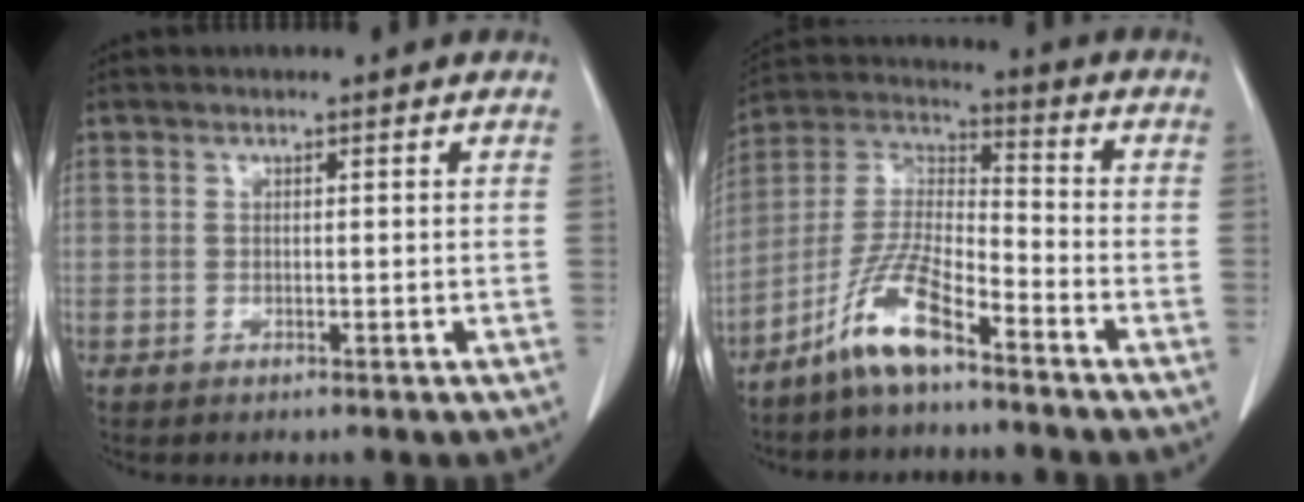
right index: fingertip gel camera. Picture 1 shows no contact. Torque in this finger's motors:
{"motor_torque": [0.85, -0.74, 0.24, 0.11]}